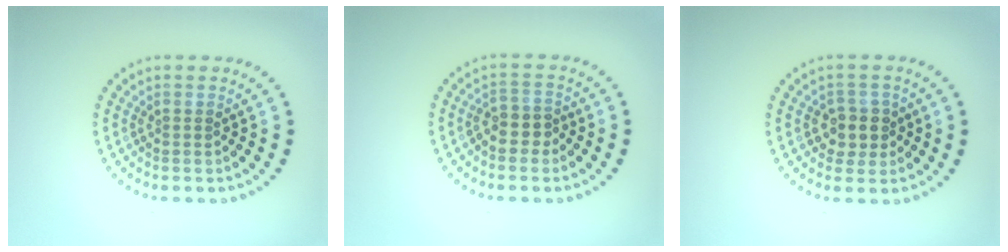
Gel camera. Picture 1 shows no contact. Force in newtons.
{"total": 2.5, "press": 2.2, "slide": 1.1}
{"total": 2.7, "press": 2.5, "slide": 1.0}